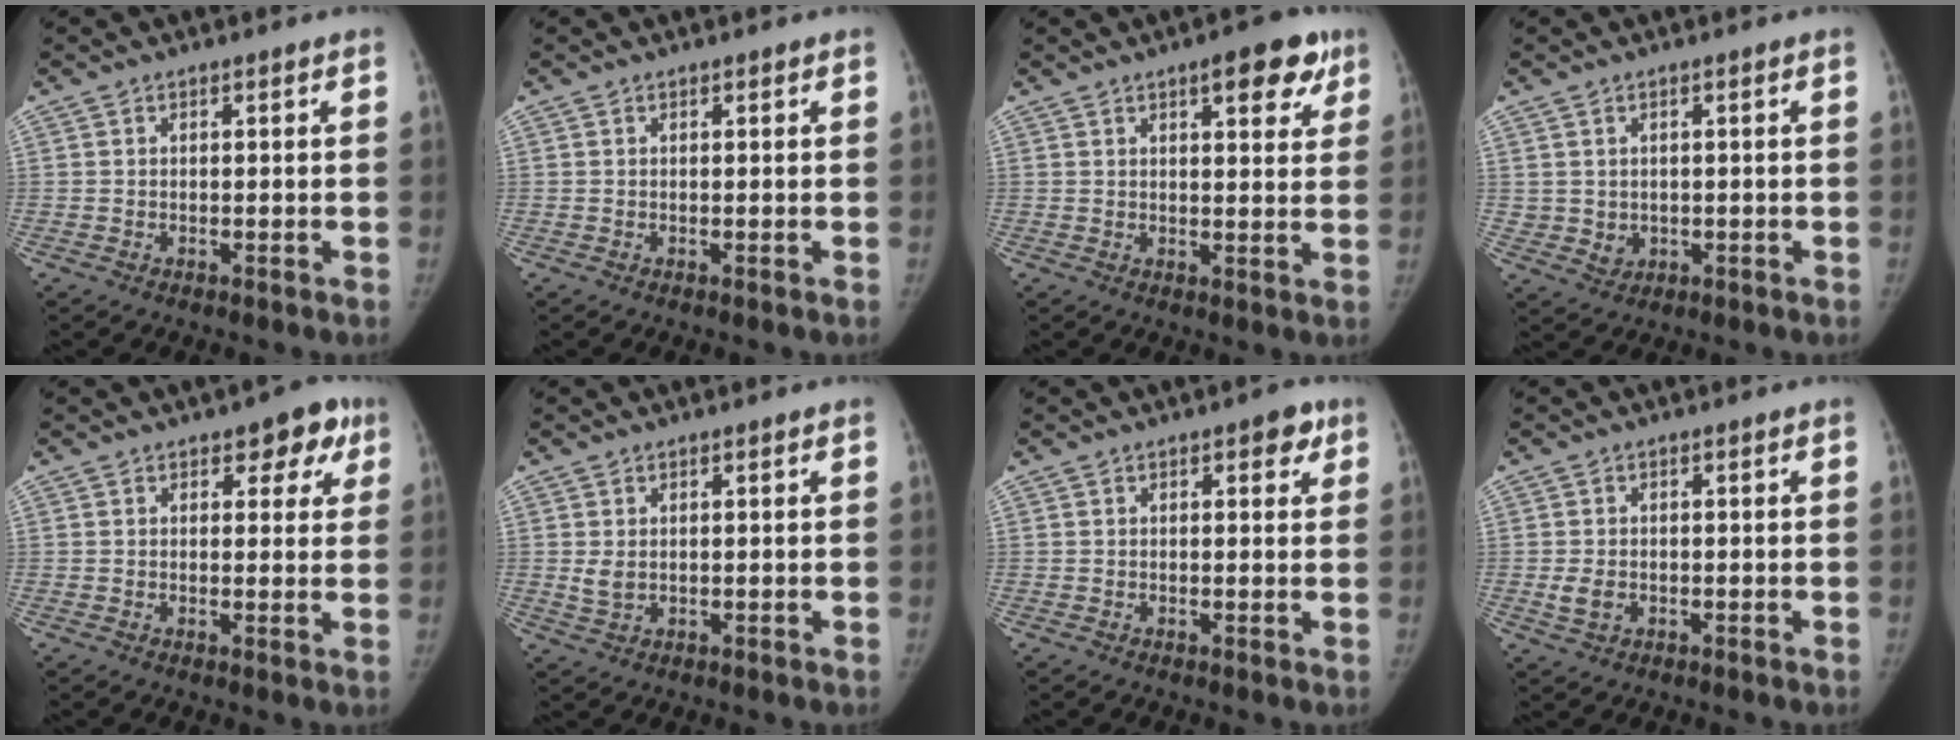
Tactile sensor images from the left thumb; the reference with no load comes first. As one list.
[{"total": 0.0}, {"total": 8.8, "force": [4.9, 3.4, 6.4], "torque": [-0.050, -0.015, 0.059]}, {"total": 2.8, "force": [0.2, 2.6, 1.0], "torque": [-0.010, -0.004, 0.017]}, {"total": 6.0, "force": [3.1, 3.5, 3.8], "torque": [-0.003, -0.006, 0.031]}, {"total": 2.2, "force": [0.4, 1.6, 1.5], "torque": [-0.022, -0.007, 0.014]}, {"total": 3.3, "force": [1.6, 1.6, 2.3], "torque": [-0.008, -0.001, 0.014]}, {"total": 2.9, "force": [-0.7, 2.1, 1.9], "torque": [-0.033, -0.001, -0.008]}]